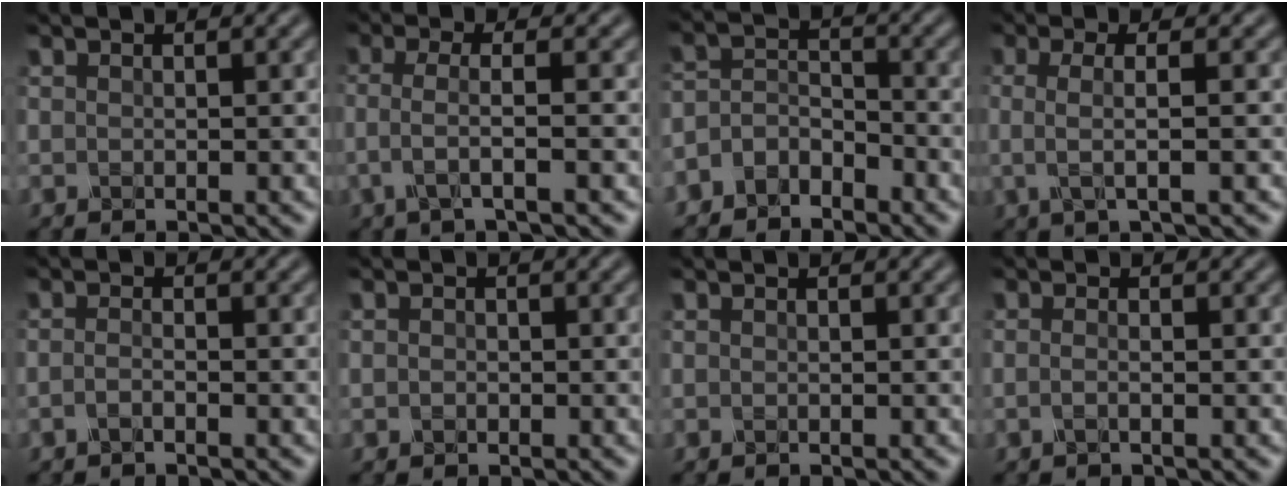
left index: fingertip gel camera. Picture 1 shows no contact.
{"total": 3.2, "force": [-0.5, 0.9, 3.0], "torque": [-0.055, -0.004, -0.016]}
{"total": 3.1, "force": [-2.4, 1.6, 1.0], "torque": [-0.022, 0.006, -0.056]}
{"total": 3.2, "force": [-0.1, 1.0, 3.0], "torque": [-0.057, -0.003, -0.004]}
{"total": 1.0, "force": [-0.6, 0.3, 0.8], "torque": [-0.017, 0.000, -0.013]}
{"total": 0.6, "force": [-0.1, 0.5, 0.3], "torque": [-0.003, -0.003, -0.004]}
{"total": 0.0}
{"total": 1.0, "force": [-0.3, 0.3, 0.9], "torque": [-0.017, -0.004, -0.010]}